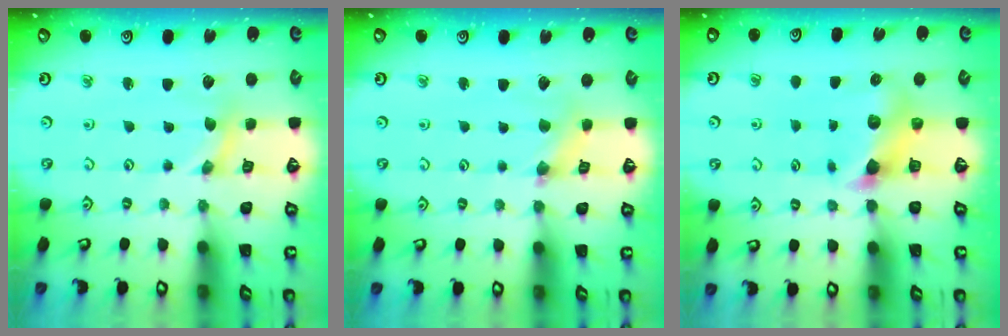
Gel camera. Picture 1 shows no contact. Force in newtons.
{"total": 2.0, "press": 2.0, "slide": 0.3}
{"total": 7.2, "press": 7.2, "slide": 0.4}